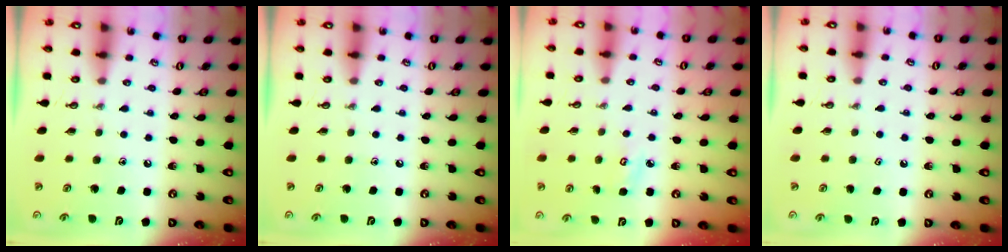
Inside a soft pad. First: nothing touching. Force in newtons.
{"total": 0.0}
{"total": 3.6, "press": 3.6, "slide": 0.3}
{"total": 0.8, "press": 0.2, "slide": 0.7}